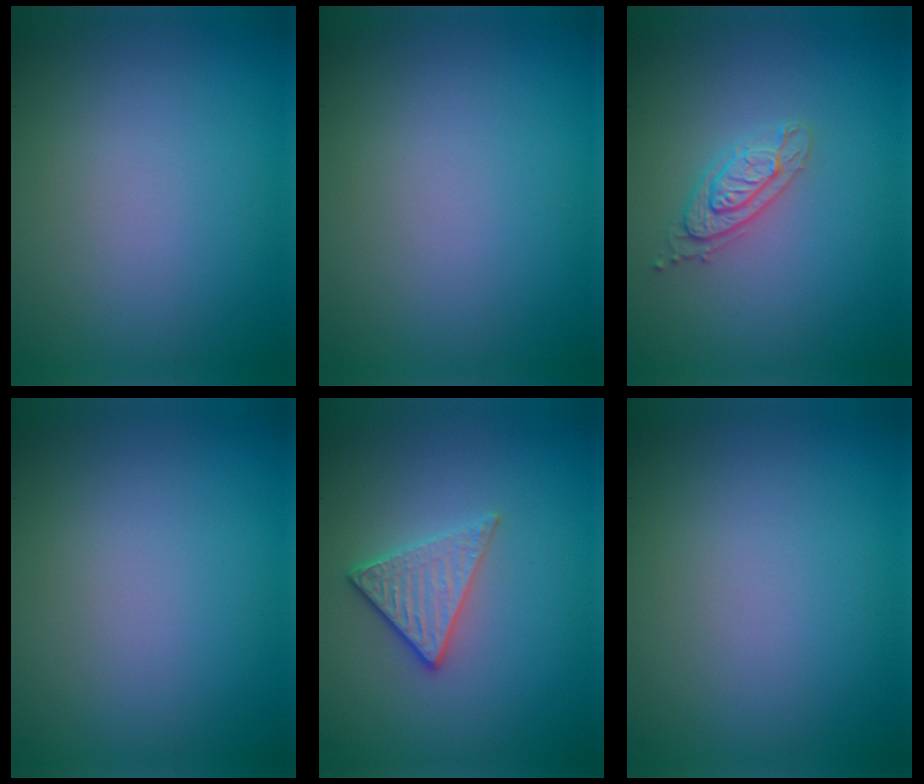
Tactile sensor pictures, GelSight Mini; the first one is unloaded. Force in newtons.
{"total": 0.0}
{"total": 2.3, "press": 2.2, "slide": 0.5}
{"total": 0.0}
{"total": 2.8, "press": 2.5, "slide": 1.3}
{"total": 0.0}